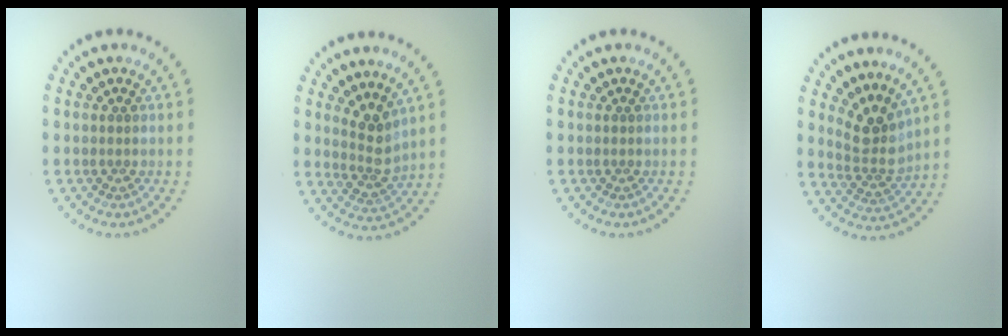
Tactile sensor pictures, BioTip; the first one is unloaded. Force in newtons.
{"total": 2.7, "press": 2.0, "slide": 1.8}
{"total": 0.0}
{"total": 3.2, "press": 2.2, "slide": 2.4}